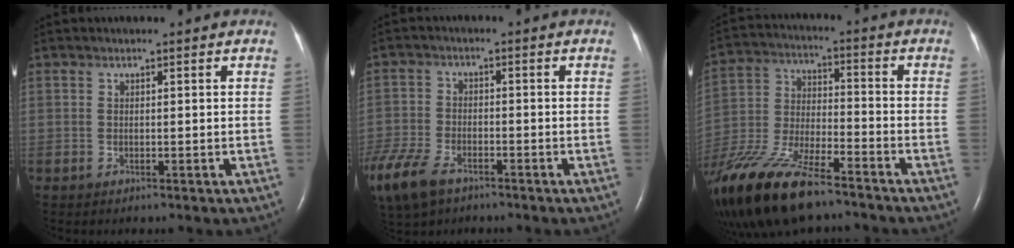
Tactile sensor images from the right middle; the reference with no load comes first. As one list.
[{"total": 12.7, "force": [-8.1, 6.5, 7.3], "torque": [-0.189, -0.020, -0.144]}, {"total": 21.6, "force": [-15.8, 5.5, 13.6], "torque": [-0.323, -0.047, -0.291]}]